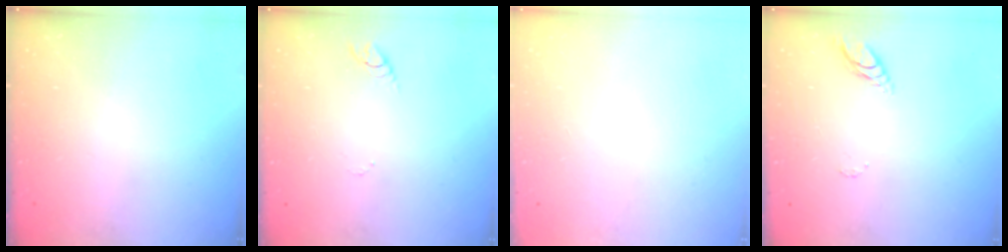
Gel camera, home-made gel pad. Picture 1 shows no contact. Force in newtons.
{"total": 2.7, "press": 2.7, "slide": 0.2}
{"total": 0.0}
{"total": 6.5, "press": 6.5, "slide": 0.6}